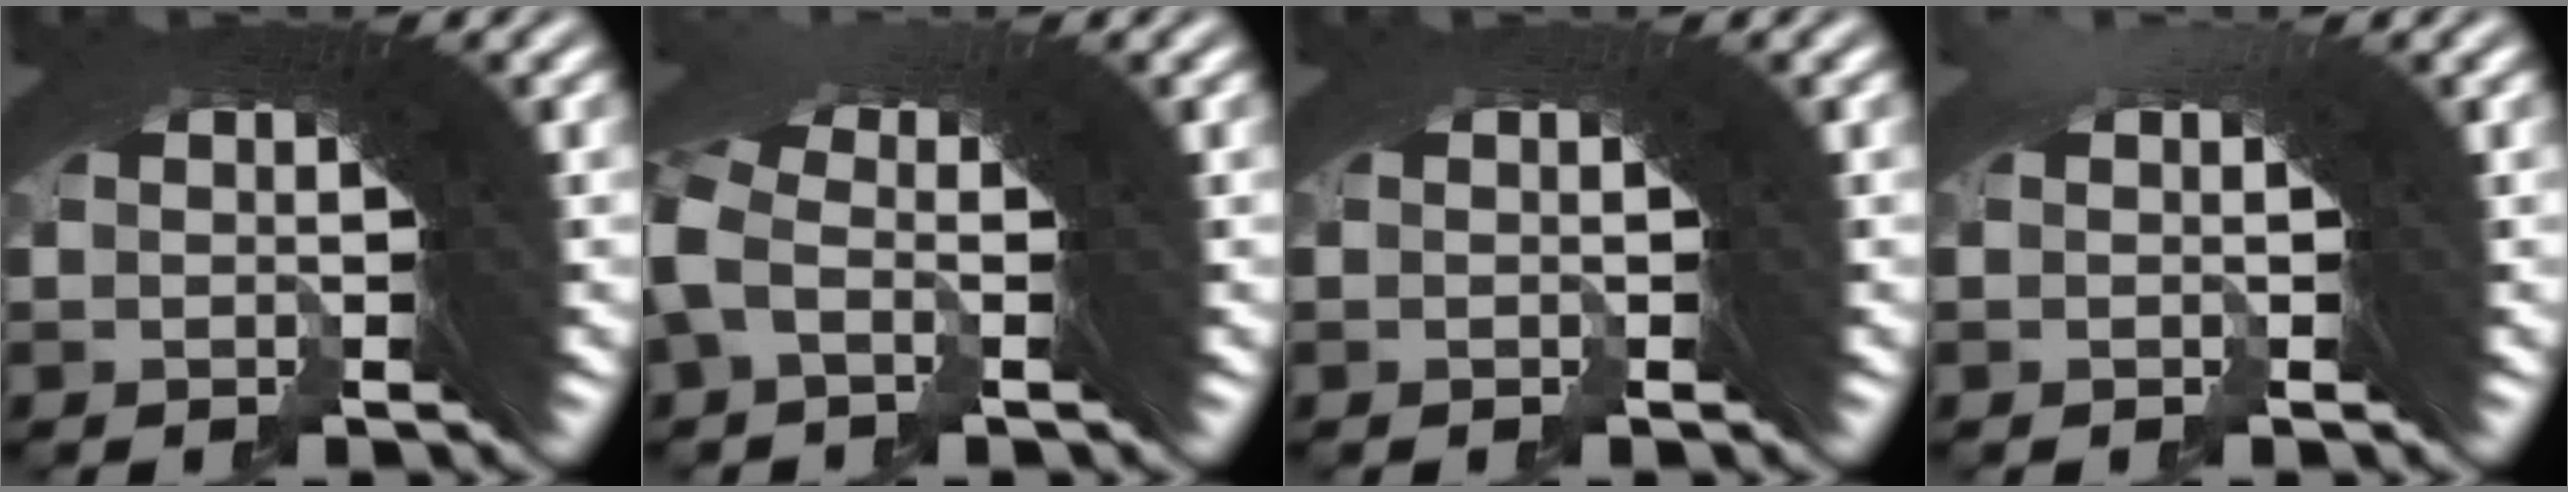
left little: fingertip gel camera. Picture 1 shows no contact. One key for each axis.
{"total": 2.1, "fx": -0.7, "fy": 1.4, "fz": 1.3, "tx": -0.034, "ty": 0.012, "tz": -0.024}
{"total": 0.7, "fx": -0.4, "fy": 0.6, "fz": 0.2, "tx": -0.013, "ty": -0.013, "tz": -0.003}
{"total": 0.0}